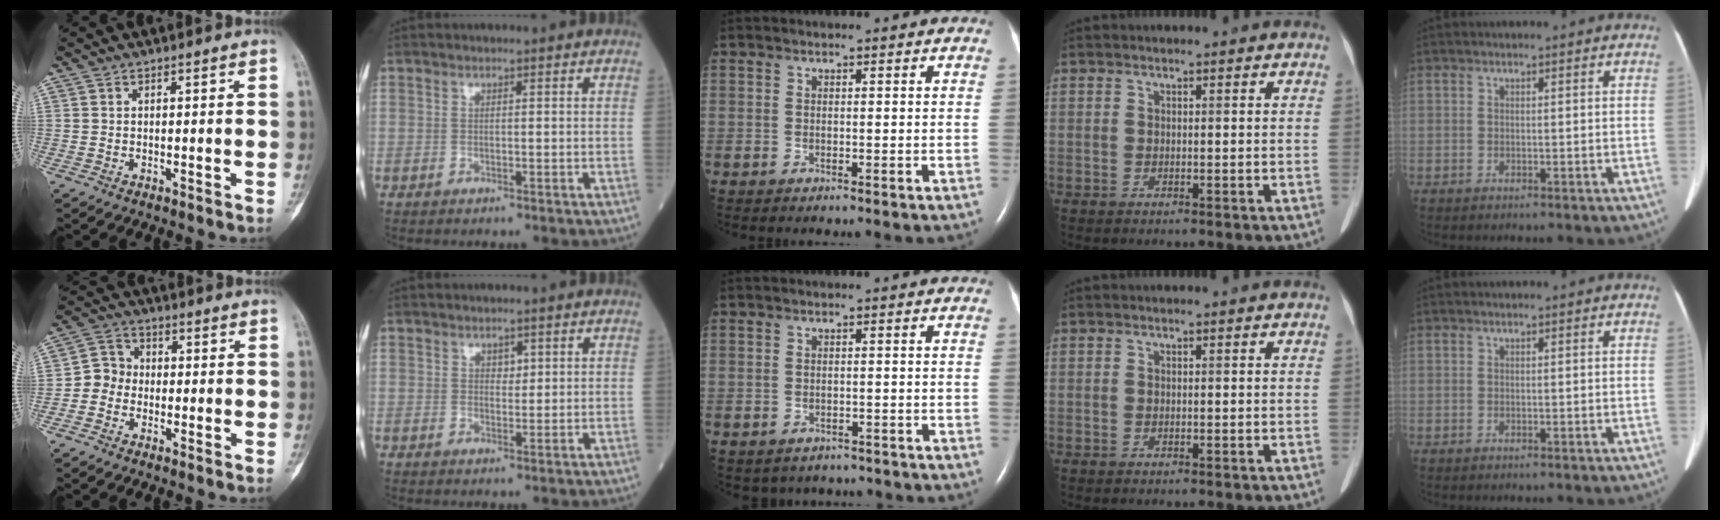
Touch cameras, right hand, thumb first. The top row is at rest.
{"thumb": {"total": 4.7, "force": [-1.4, 4.2, 1.7], "torque": [-0.005, 0.016, -0.044]}, "index": {"total": 1.4, "force": [0.7, 0.9, 0.8], "torque": [-0.006, -0.003, 0.011]}, "middle": {"total": 4.9, "force": [-4.0, 2.8, 0.6], "torque": [-0.002, 0.013, -0.043]}}